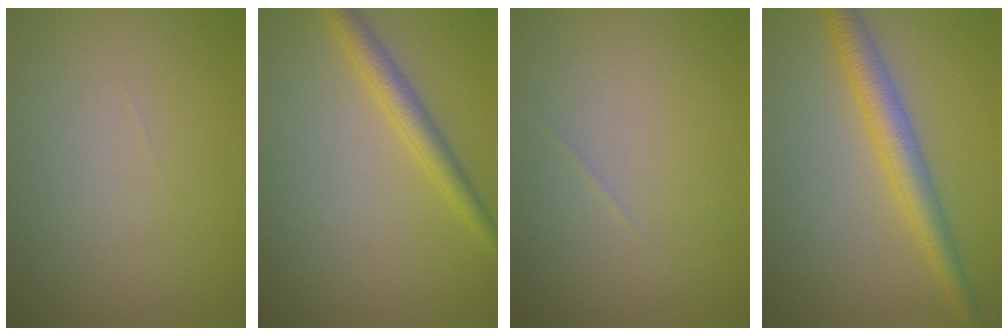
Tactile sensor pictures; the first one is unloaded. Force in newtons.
{"total": 2.9, "press": 2.9, "slide": 0.1}
{"total": 0.0}
{"total": 4.1, "press": 4.1, "slide": 0.1}